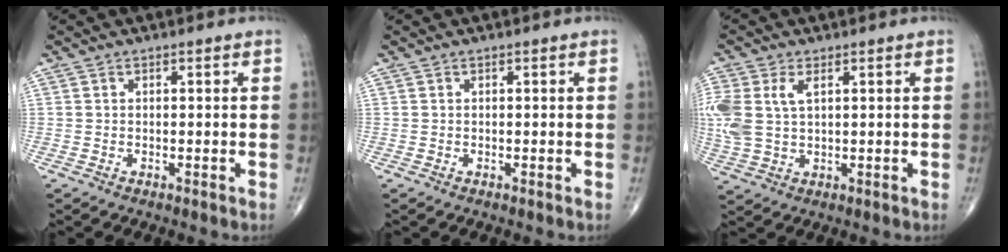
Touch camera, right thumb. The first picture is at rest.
{"total": 0.0}
{"total": 9.8, "force": [2.4, 5.8, 7.6], "torque": [-0.200, 0.010, 0.055]}